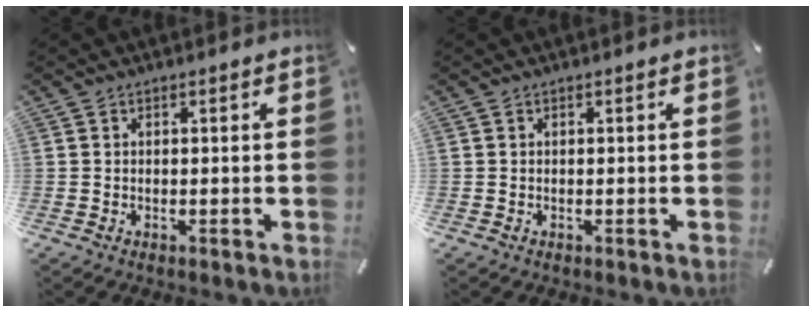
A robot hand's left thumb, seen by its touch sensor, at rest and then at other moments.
{"total": 0.0}